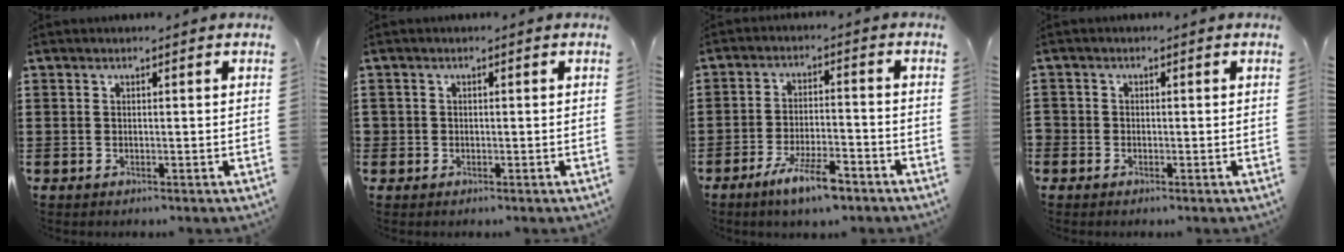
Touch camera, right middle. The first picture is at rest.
{"total": 0.9, "force": [-0.1, 0.9, 0.2], "torque": [-0.005, 0.006, -0.004]}
{"total": 6.8, "force": [-4.8, 1.4, 4.7], "torque": [-0.092, -0.003, -0.087]}
{"total": 1.0, "force": [-0.4, 0.9, 0.2], "torque": [-0.005, 0.003, -0.010]}